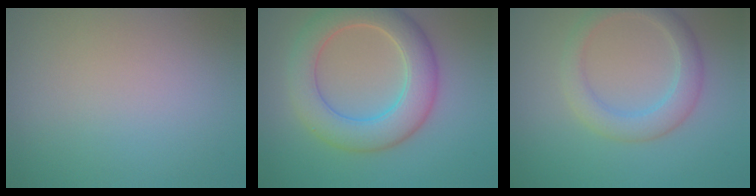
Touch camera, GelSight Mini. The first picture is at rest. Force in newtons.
{"total": 6.5, "press": 6.5, "slide": 0.3}
{"total": 3.4, "press": 3.4, "slide": 0.3}